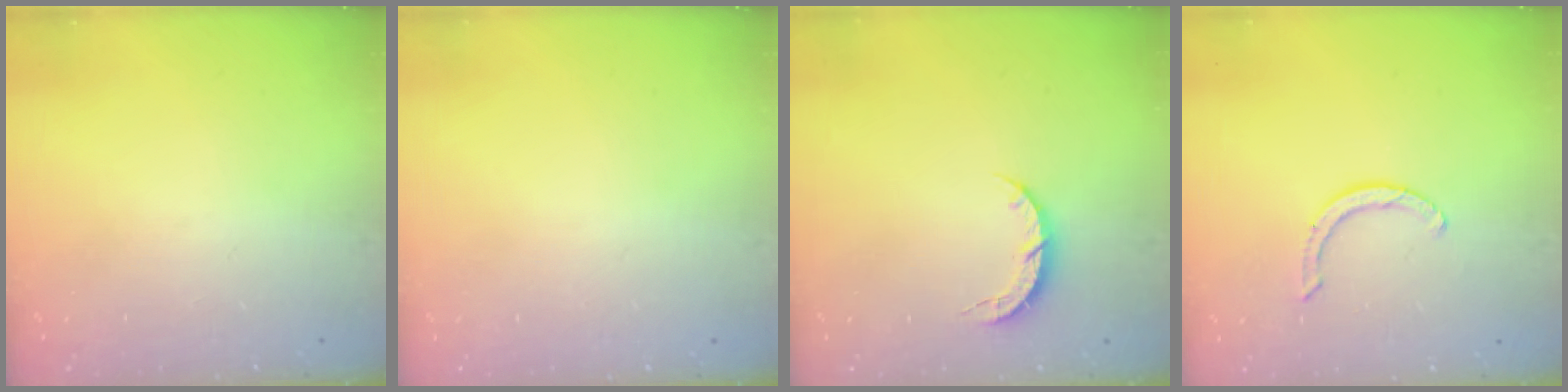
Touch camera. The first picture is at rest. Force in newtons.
{"total": 2.6, "press": 2.6, "slide": 0.2}
{"total": 4.4, "press": 4.4, "slide": 0.5}
{"total": 3.1, "press": 3.1, "slide": 0.1}